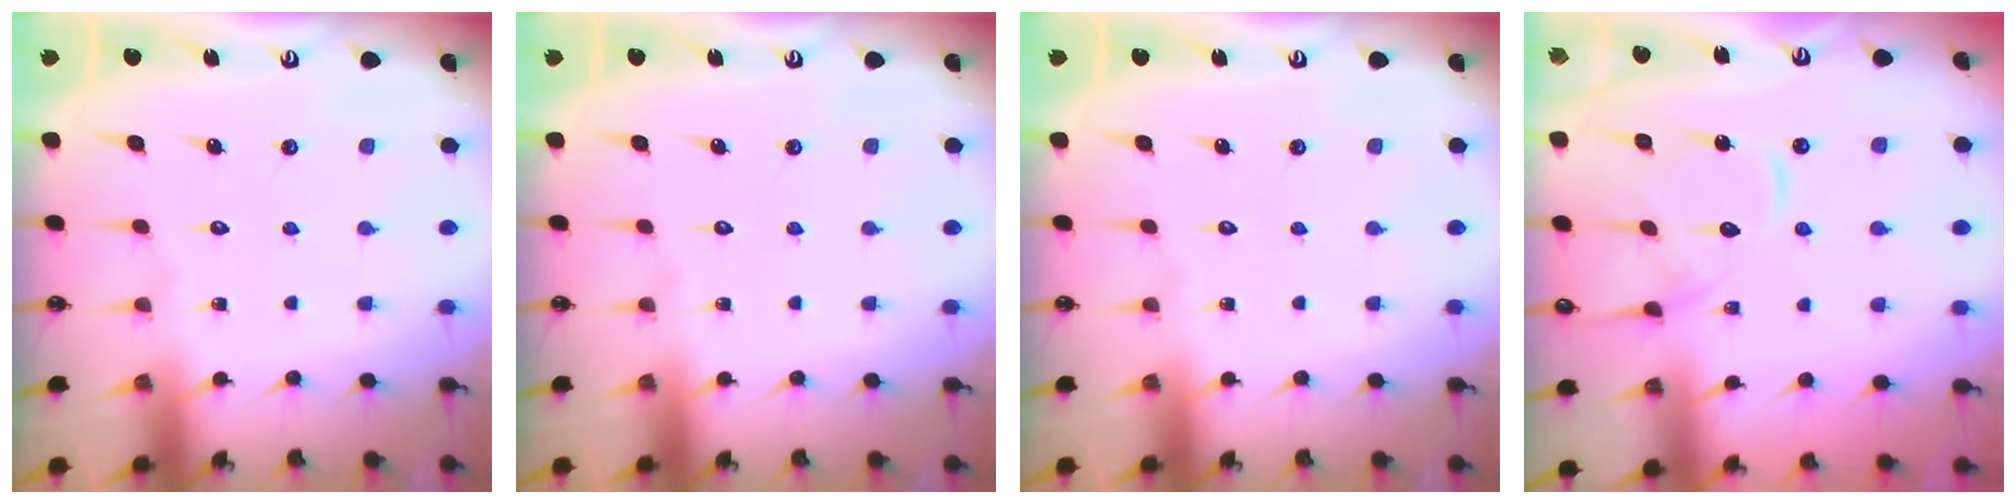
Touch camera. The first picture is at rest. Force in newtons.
{"total": 0.0}
{"total": 0.0}
{"total": 11.2, "press": 11.1, "slide": 1.1}